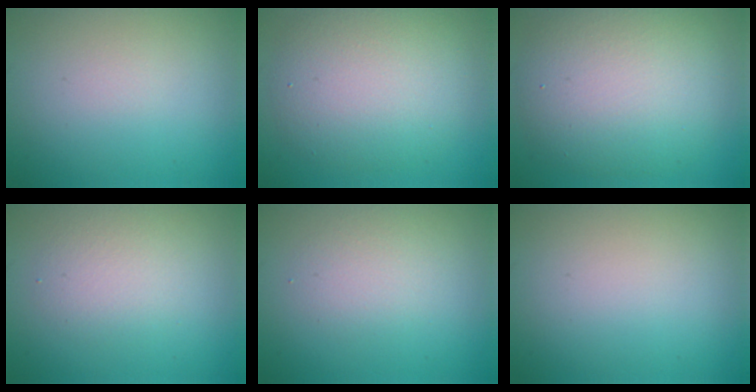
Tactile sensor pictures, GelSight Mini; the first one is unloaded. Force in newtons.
{"total": 6.4, "press": 6.4, "slide": 0.2}
{"total": 8.5, "press": 8.4, "slide": 1.1}
{"total": 2.6, "press": 2.6, "slide": 0.2}
{"total": 2.1, "press": 2.1, "slide": 0.0}
{"total": 0.0}